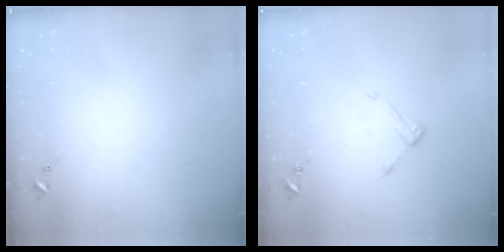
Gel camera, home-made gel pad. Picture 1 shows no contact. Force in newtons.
{"total": 7.9, "press": 7.9, "slide": 0.3}